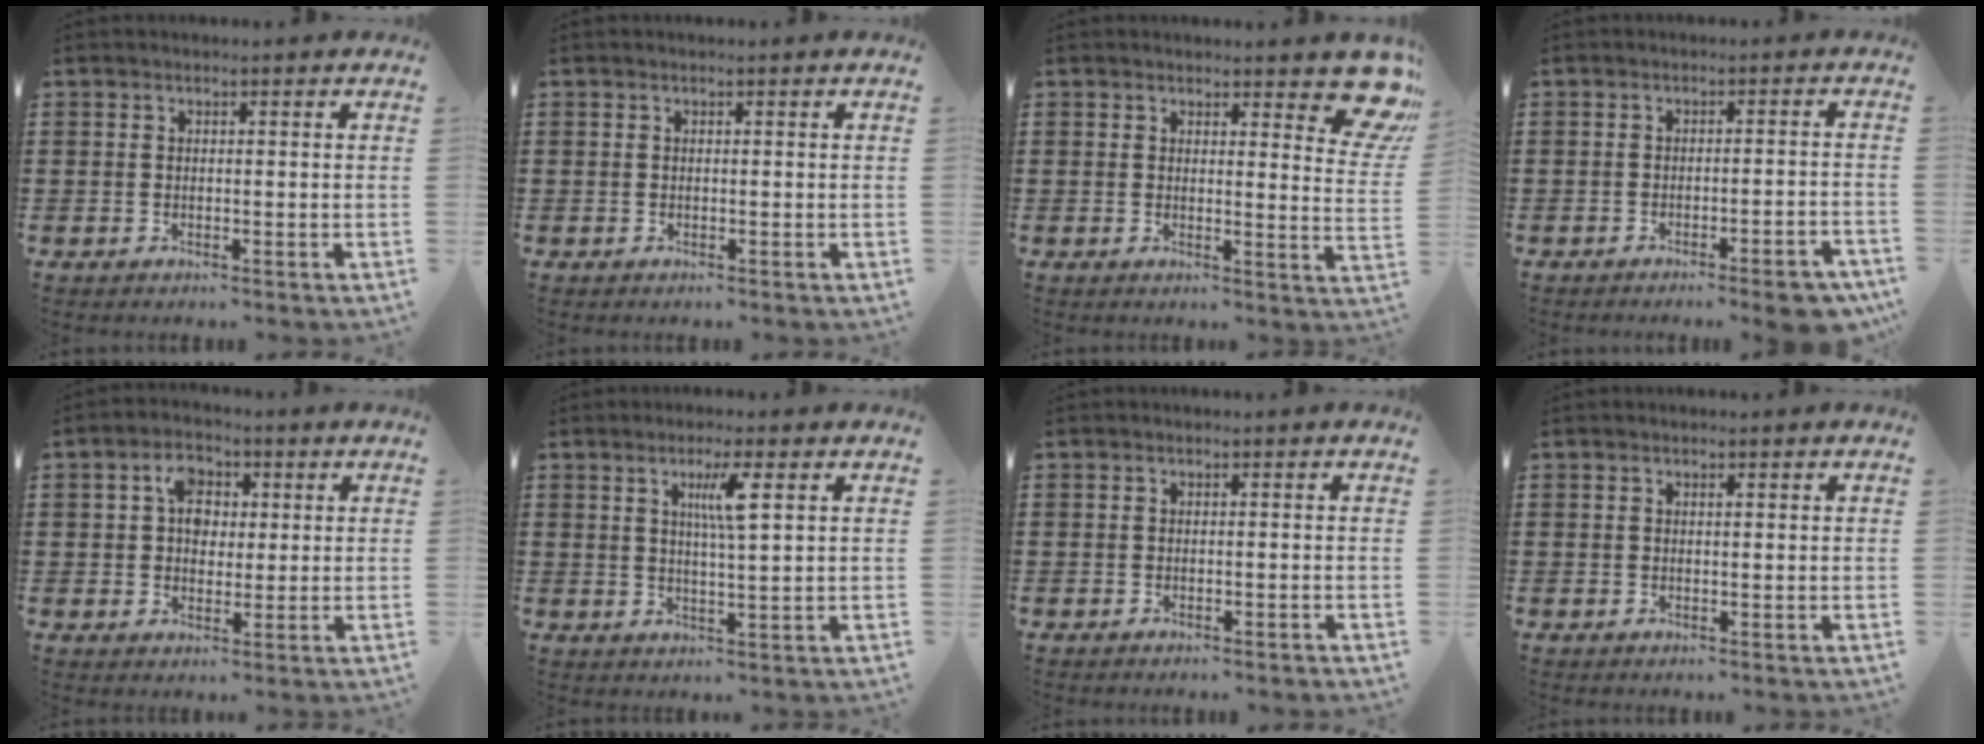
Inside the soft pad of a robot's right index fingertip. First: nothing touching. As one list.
[{"total": 0.0}, {"total": 6.4, "force": [5.1, 1.6, 3.4], "torque": [-0.036, -0.026, 0.086]}, {"total": 3.9, "force": [-3.1, 0.0, 2.4], "torque": [-0.037, -0.006, -0.055]}, {"total": 5.3, "force": [1.4, 3.9, 3.4], "torque": [-0.065, 0.009, 0.018]}, {"total": 4.7, "force": [1.8, 0.3, 4.3], "torque": [-0.082, -0.002, 0.024]}, {"total": 0.5, "force": [-0.5, 0.0, 0.1], "torque": [-0.005, -0.003, -0.010]}, {"total": 0.6, "force": [0.2, 0.1, 0.6], "torque": [-0.012, 0.000, 0.004]}]